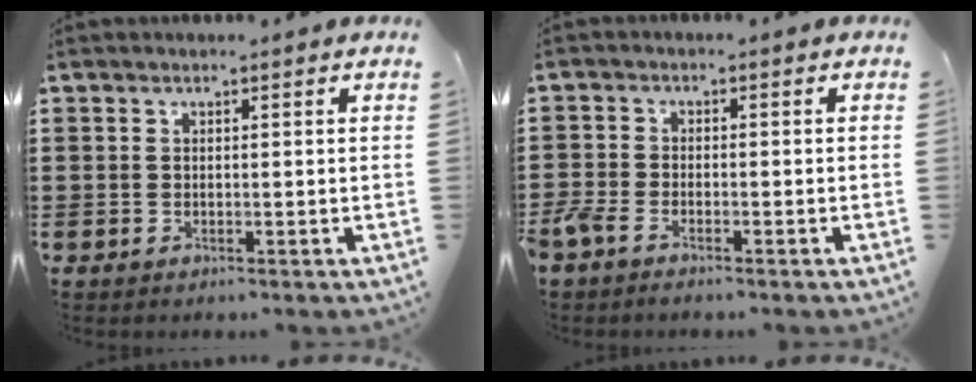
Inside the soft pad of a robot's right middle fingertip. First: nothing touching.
{"total": 2.3, "force": [-1.9, 0.7, 1.1], "torque": [-0.041, -0.005, -0.043]}